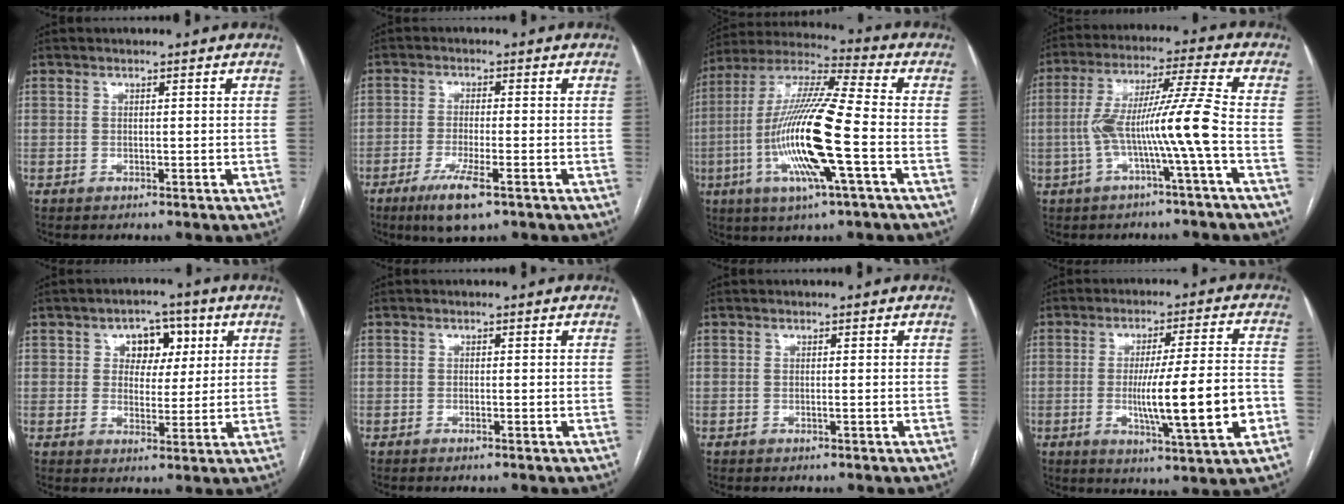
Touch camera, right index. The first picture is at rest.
{"total": 6.6, "force": [-3.9, 0.8, 5.3], "torque": [-0.104, -0.016, -0.064]}
{"total": 17.8, "force": [-4.5, 0.8, 17.2], "torque": [-0.350, -0.009, -0.090]}
{"total": 10.9, "force": [-2.7, -1.4, 10.5], "torque": [-0.204, 0.026, -0.050]}
{"total": 6.1, "force": [2.1, 4.4, 3.8], "torque": [-0.046, 0.018, 0.032]}
{"total": 0.5, "force": [-0.4, -0.1, 0.3], "torque": [-0.006, 0.000, -0.007]}
{"total": 0.0}
{"total": 13.8, "force": [-3.1, 0.4, 13.4], "torque": [-0.216, -0.011, -0.047]}